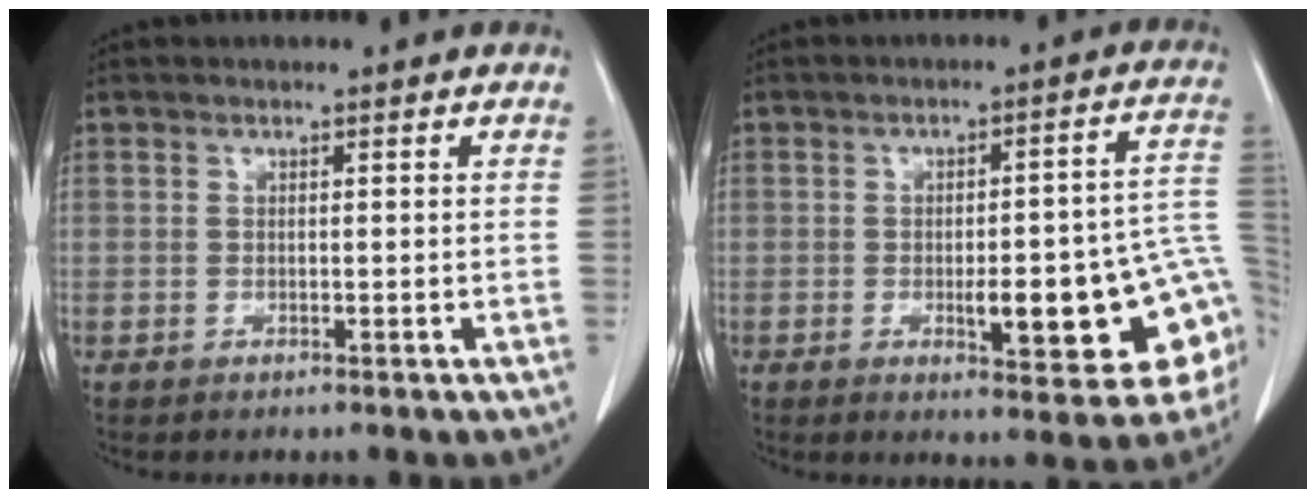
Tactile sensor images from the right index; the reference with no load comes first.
{"total": 17.4, "force": [-3.2, 3.9, 16.7], "torque": [-0.134, 0.024, -0.023]}